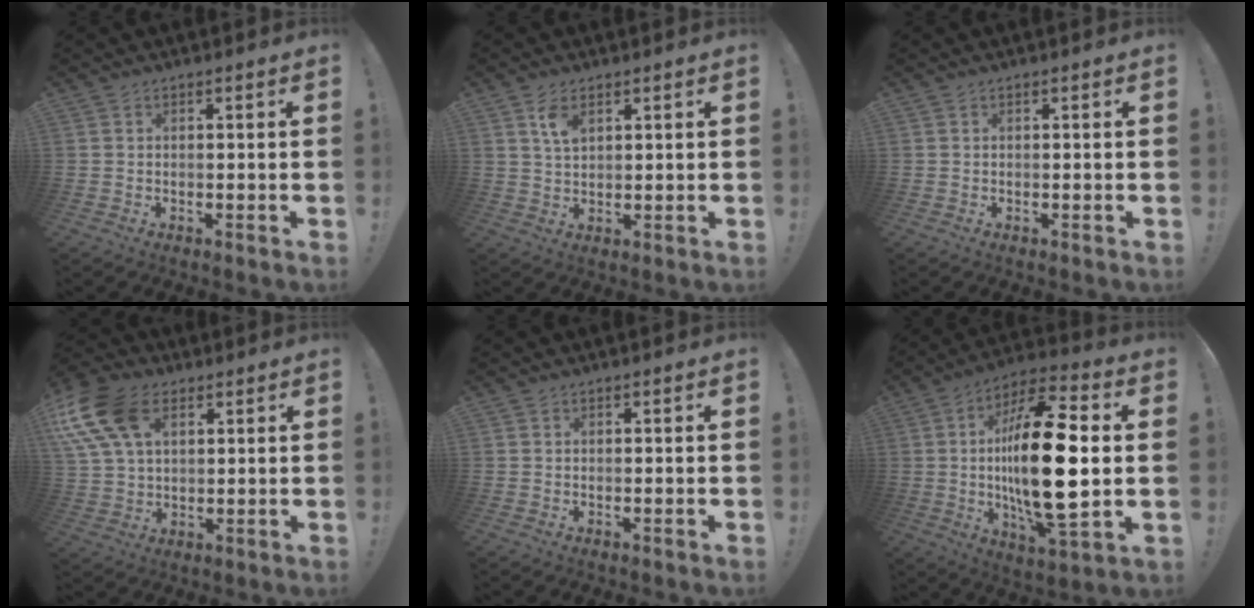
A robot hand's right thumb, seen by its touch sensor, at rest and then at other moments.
{"total": 4.8, "force": [2.7, 2.5, 3.2], "torque": [-0.044, -0.011, 0.045]}
{"total": 0.0}
{"total": 18.0, "force": [7.2, 11.5, 11.8], "torque": [-0.236, -0.028, 0.132]}
{"total": 0.0}
{"total": 25.2, "force": [0.4, 8.7, 23.7], "torque": [-0.431, -0.009, -0.002]}